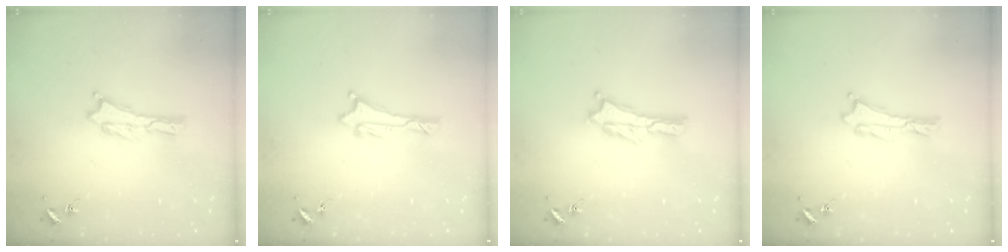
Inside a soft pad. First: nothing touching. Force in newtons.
{"total": 1.0, "press": 1.0, "slide": 0.2}
{"total": 0.7, "press": 0.7, "slide": 0.2}
{"total": 0.0}